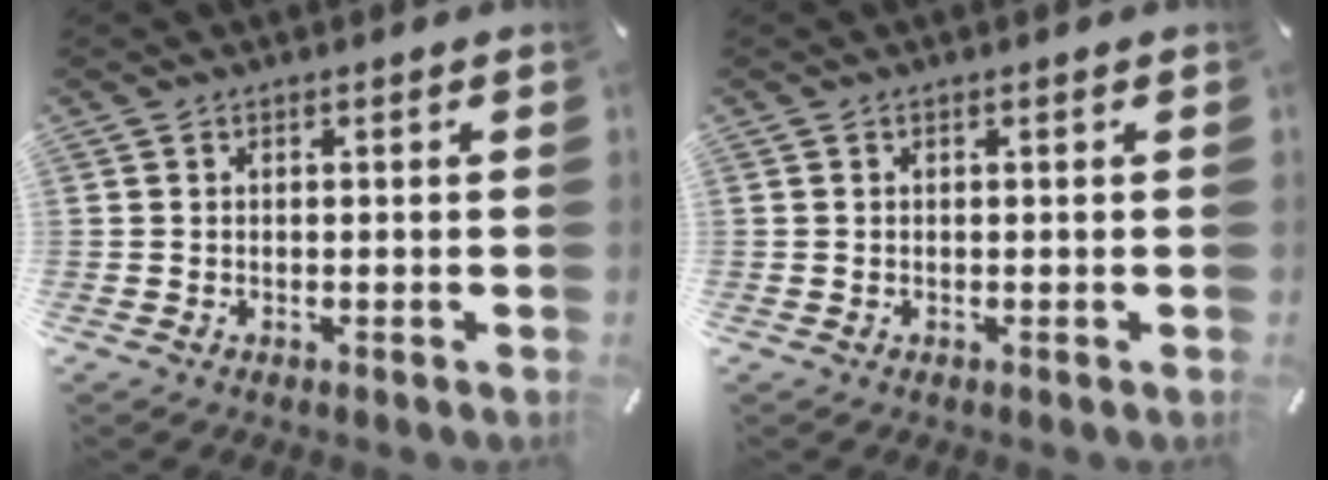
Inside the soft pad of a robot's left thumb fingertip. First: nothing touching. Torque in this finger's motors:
{"motor_torque": [0.00, 0.00, 0.02, -0.02, 0.01]}